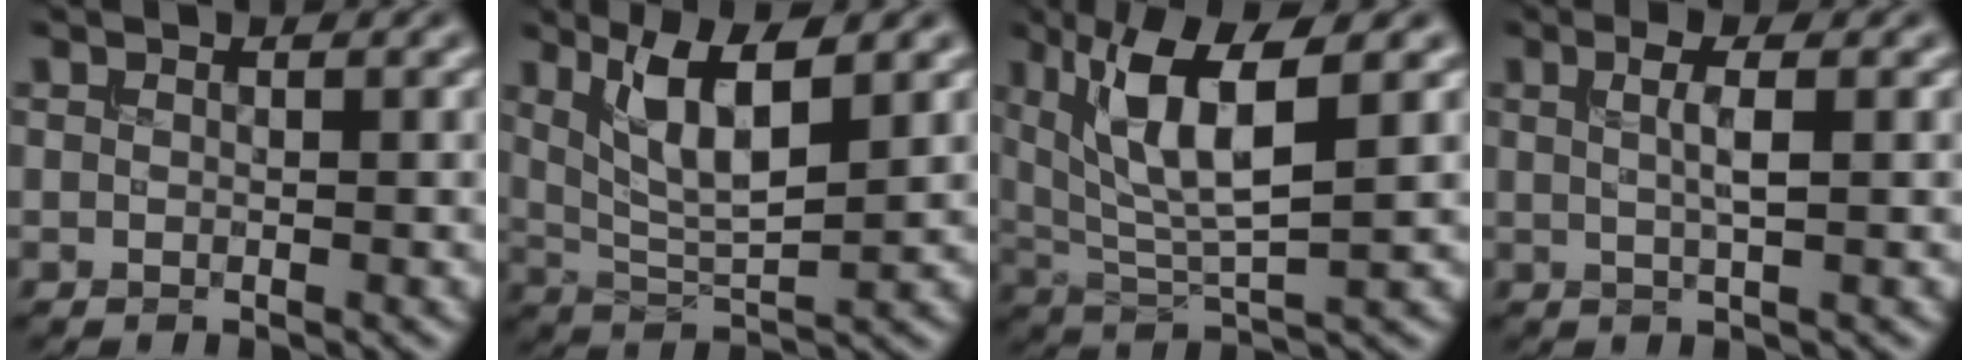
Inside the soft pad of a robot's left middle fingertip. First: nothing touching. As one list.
[{"total": 6.0, "force": [2.4, 1.7, 5.2], "torque": [-0.100, -0.006, 0.047]}, {"total": 7.6, "force": [2.6, 2.1, 6.9], "torque": [-0.132, -0.003, 0.051]}, {"total": 2.5, "force": [0.3, 0.7, 2.4], "torque": [-0.038, 0.004, 0.003]}]